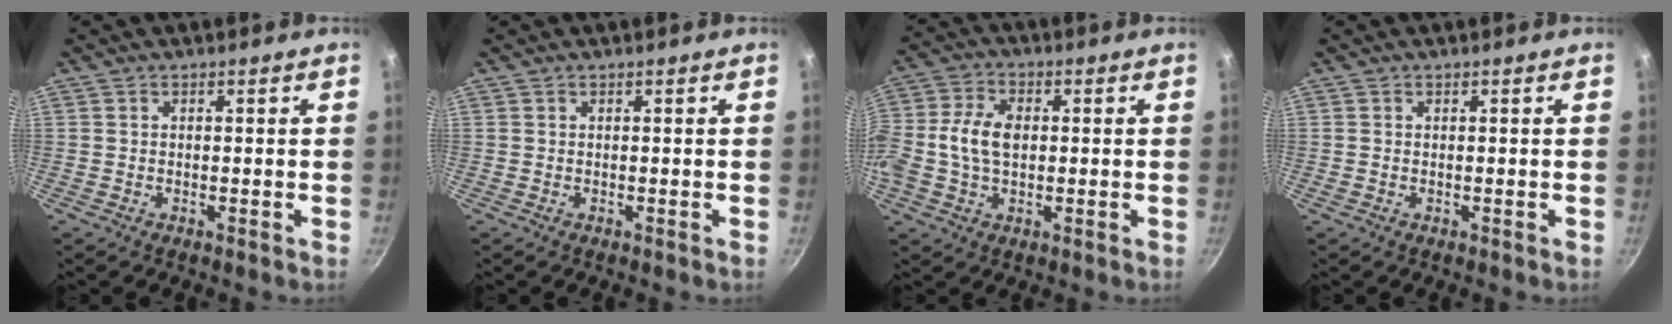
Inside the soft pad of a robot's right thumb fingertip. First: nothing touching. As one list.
[{"total": 0.0}, {"total": 9.5, "force": [0.0, 6.3, 7.1], "torque": [-0.136, 0.021, -0.011]}, {"total": 0.0}]